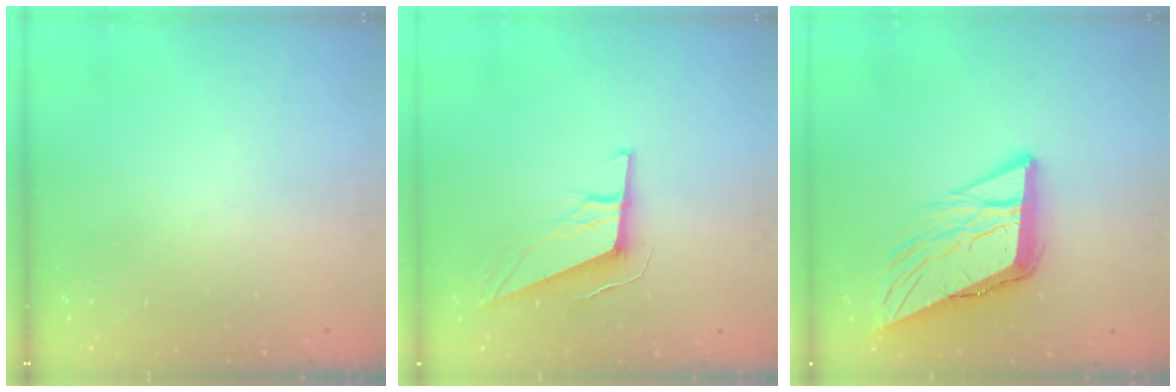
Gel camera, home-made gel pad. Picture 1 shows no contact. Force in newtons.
{"total": 11.2, "press": 11.0, "slide": 2.4}
{"total": 11.0, "press": 10.7, "slide": 2.3}